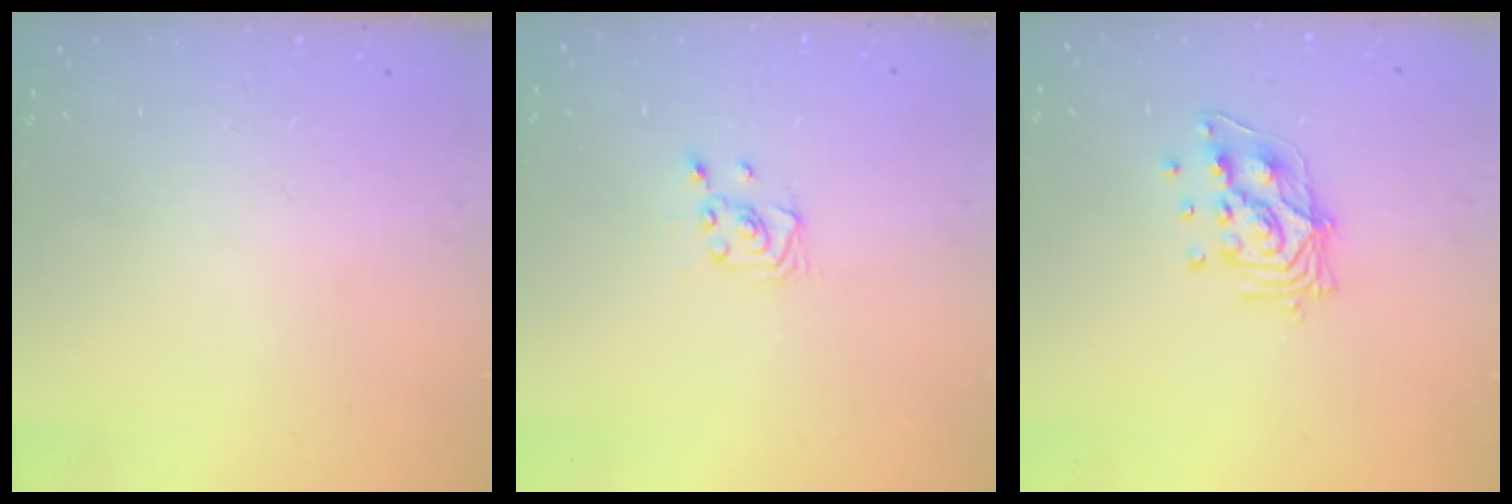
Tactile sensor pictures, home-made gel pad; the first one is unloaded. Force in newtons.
{"total": 2.2, "press": 2.2, "slide": 0.3}
{"total": 11.2, "press": 11.2, "slide": 0.6}